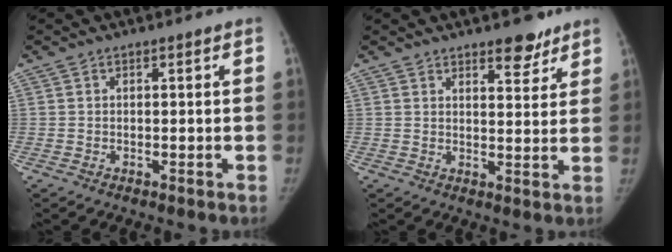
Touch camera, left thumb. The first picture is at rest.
{"total": 5.3, "force": [4.0, 2.2, 2.7], "torque": [-0.014, -0.027, 0.056]}